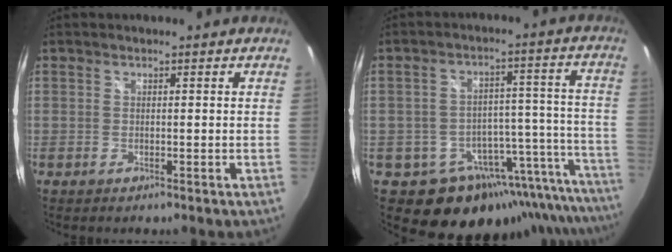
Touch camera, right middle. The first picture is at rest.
{"total": 20.1, "force": [-15.3, 9.7, 8.6], "torque": [-0.101, 0.022, -0.199]}